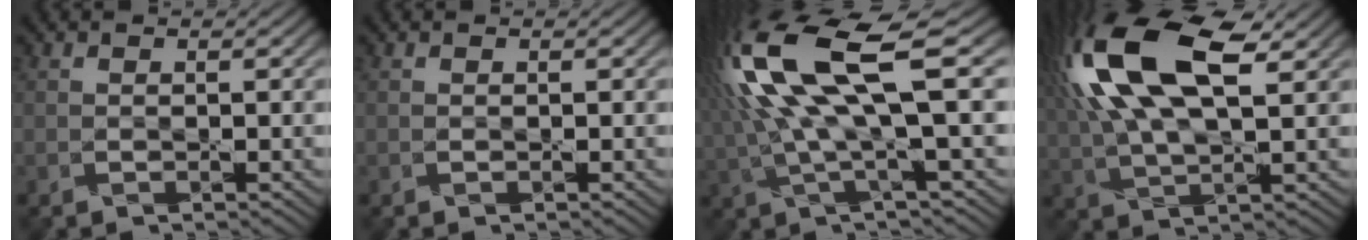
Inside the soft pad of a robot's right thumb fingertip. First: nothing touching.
{"total": 0.0}
{"total": 15.1, "force": [3.2, 3.5, 14.4], "torque": [-0.320, 0.018, 0.065]}
{"total": 17.2, "force": [5.9, 7.3, 14.5], "torque": [-0.324, 0.036, 0.089]}